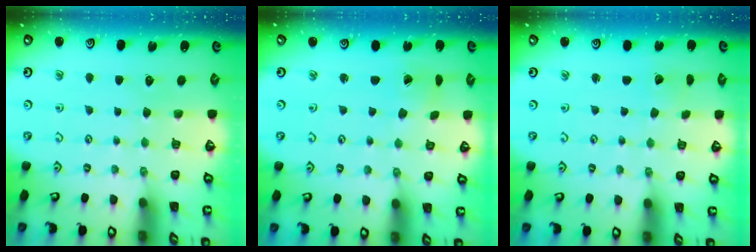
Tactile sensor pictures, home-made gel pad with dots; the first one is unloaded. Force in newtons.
{"total": 1.7, "press": 1.7, "slide": 0.1}
{"total": 1.0, "press": 1.0, "slide": 0.1}